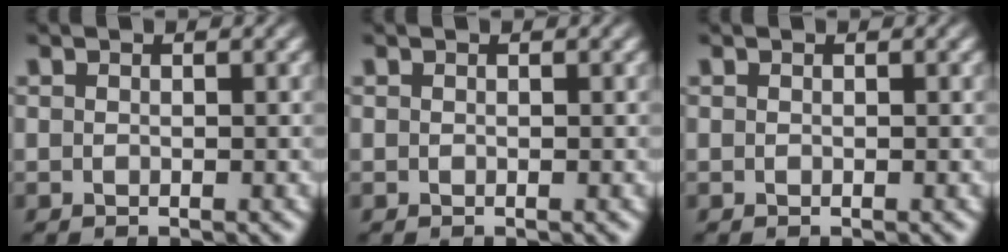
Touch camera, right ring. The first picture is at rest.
{"total": 0.0}
{"total": 0.0}